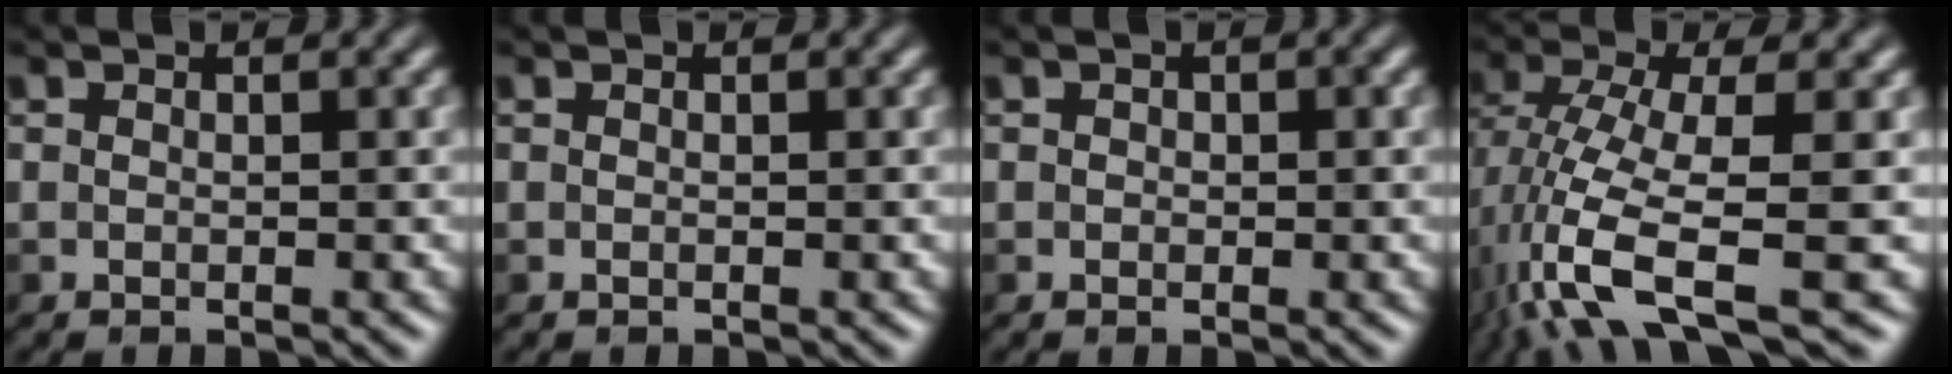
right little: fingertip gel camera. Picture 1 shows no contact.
{"total": 0.0}
{"total": 1.3, "force": [0.4, 1.0, 0.5], "torque": [0.010, 0.010, -0.002]}
{"total": 8.4, "force": [-3.4, 2.5, 7.3], "torque": [-0.152, 0.000, -0.065]}